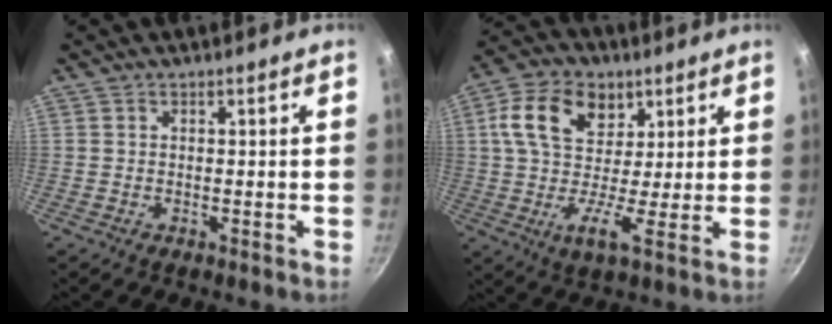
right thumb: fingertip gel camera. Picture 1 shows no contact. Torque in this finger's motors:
{"motor_torque": [-0.87, 1.33, 0.63, -0.35, 0.18]}